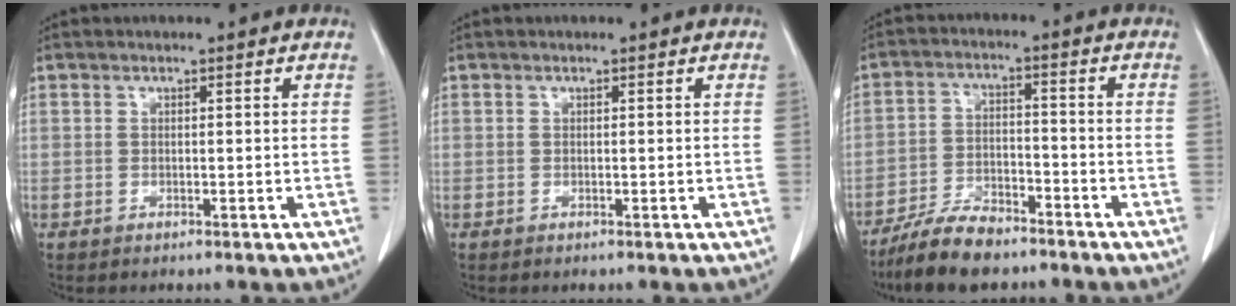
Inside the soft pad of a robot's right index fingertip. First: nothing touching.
{"total": 0.0}
{"total": 9.6, "force": [-7.8, 3.0, 4.8], "torque": [-0.089, -0.012, -0.143]}